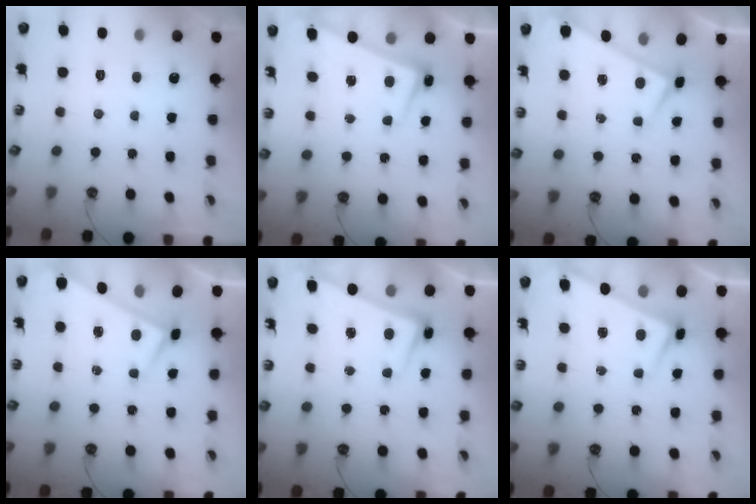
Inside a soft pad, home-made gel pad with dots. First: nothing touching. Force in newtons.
{"total": 2.6, "press": 2.4, "slide": 0.9}
{"total": 0.0}
{"total": 0.0}
{"total": 2.8, "press": 2.6, "slide": 0.9}
{"total": 3.5, "press": 3.5, "slide": 0.2}